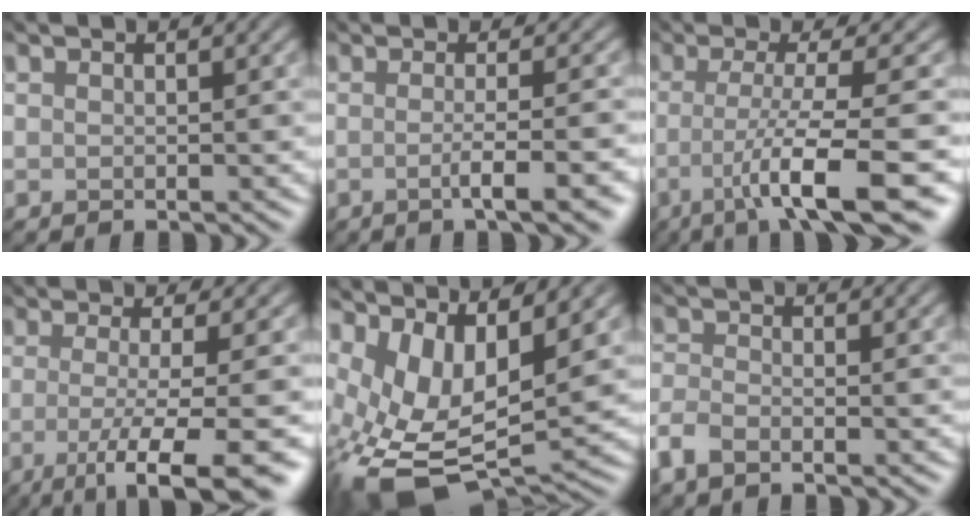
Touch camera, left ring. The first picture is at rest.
{"total": 5.5, "force": [-1.5, 1.4, 5.1], "torque": [-0.057, 0.009, -0.029]}
{"total": 8.6, "force": [-3.2, 1.2, 7.9], "torque": [-0.110, -0.009, -0.047]}
{"total": 9.4, "force": [-3.3, 2.1, 8.5], "torque": [-0.093, -0.012, -0.047]}
{"total": 11.3, "force": [0.6, 6.4, 9.3], "torque": [-0.191, -0.017, 0.035]}
{"total": 2.6, "force": [-2.2, 0.6, 1.1], "torque": [-0.037, -0.005, -0.042]}